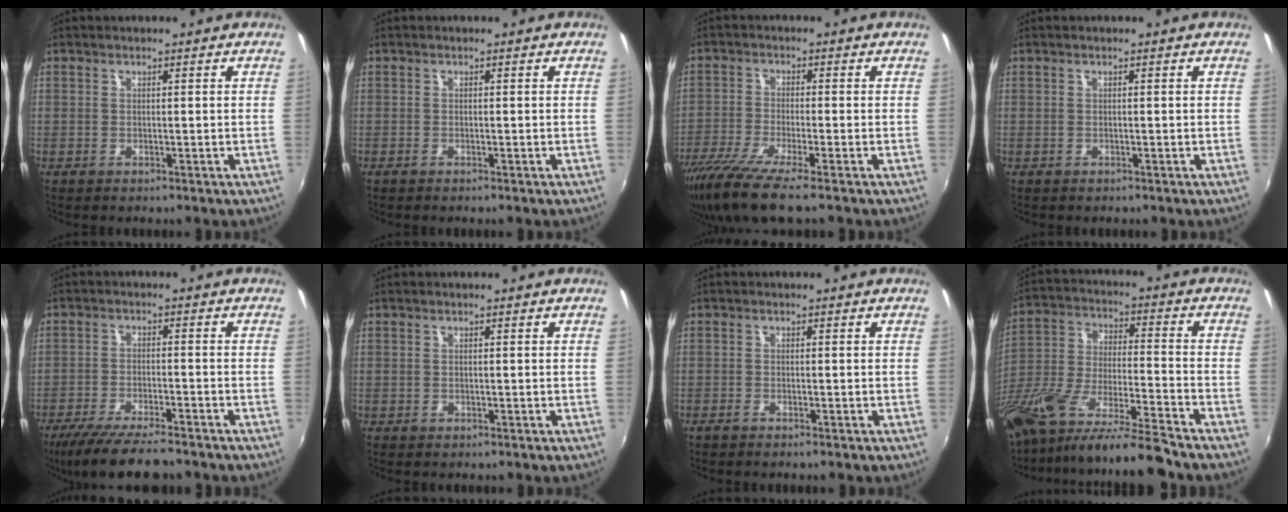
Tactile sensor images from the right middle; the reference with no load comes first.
{"total": 0.7, "force": [-0.7, 0.1, 0.3], "torque": [-0.006, -0.003, -0.014]}
{"total": 9.8, "force": [-7.3, 0.3, 6.6], "torque": [-0.151, -0.040, -0.133]}
{"total": 0.0}
{"total": 11.7, "force": [-9.8, 1.8, 6.2], "torque": [-0.136, -0.026, -0.163]}
{"total": 0.6, "force": [-0.3, 0.4, 0.1], "torque": [-0.001, -0.003, -0.006]}
{"total": 1.2, "force": [-1.1, 0.1, 0.6], "torque": [-0.017, -0.002, -0.023]}
{"total": 20.3, "force": [-16.6, 1.0, 11.8], "torque": [-0.220, -0.047, -0.300]}